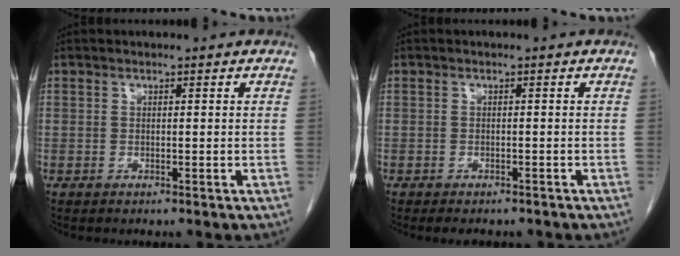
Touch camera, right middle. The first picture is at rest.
{"total": 4.2, "force": [-3.6, 1.5, 1.7], "torque": [-0.019, -0.006, -0.040]}